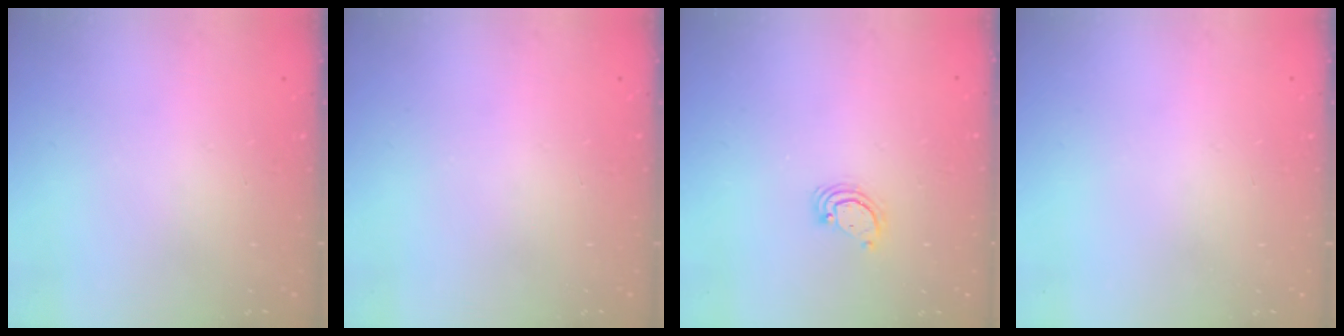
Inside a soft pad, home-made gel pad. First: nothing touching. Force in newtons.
{"total": 0.0}
{"total": 2.6, "press": 2.6, "slide": 0.3}
{"total": 0.0}